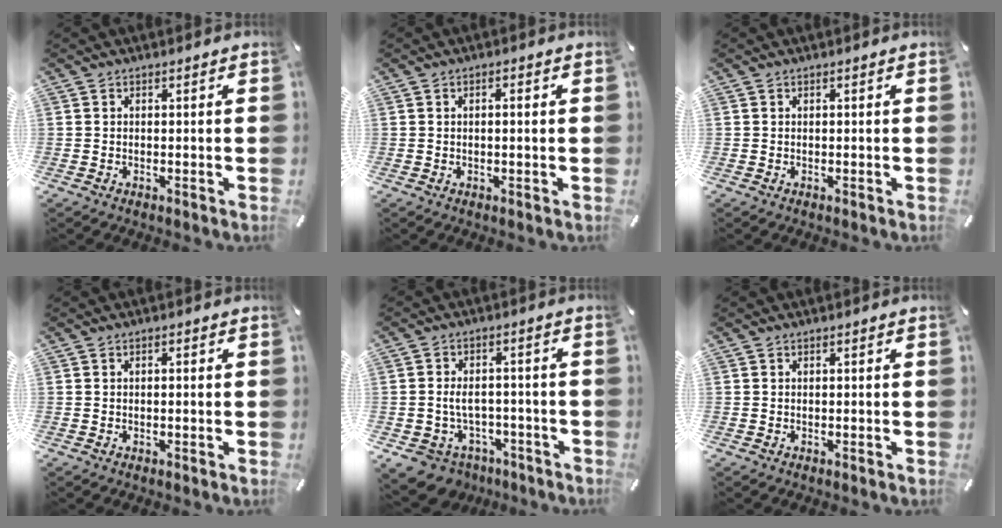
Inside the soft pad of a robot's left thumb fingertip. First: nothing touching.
{"total": 1.4, "force": [0.1, 0.4, 1.4], "torque": [-0.024, 0.001, 0.001]}
{"total": 0.0}
{"total": 0.6, "force": [-0.1, 0.2, 0.5], "torque": [-0.010, -0.001, -0.001]}
{"total": 7.5, "force": [-2.5, 6.3, 3.4], "torque": [-0.083, 0.017, -0.041]}
{"total": 0.0}